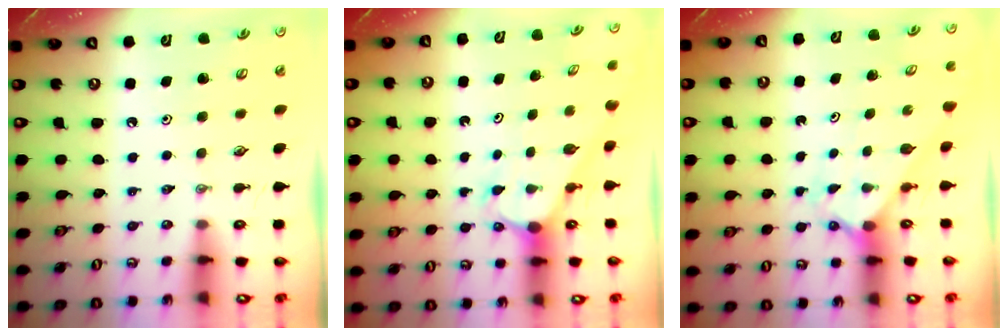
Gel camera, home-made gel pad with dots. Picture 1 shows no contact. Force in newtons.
{"total": 2.6, "press": 2.6, "slide": 0.1}
{"total": 2.0, "press": 2.0, "slide": 0.2}